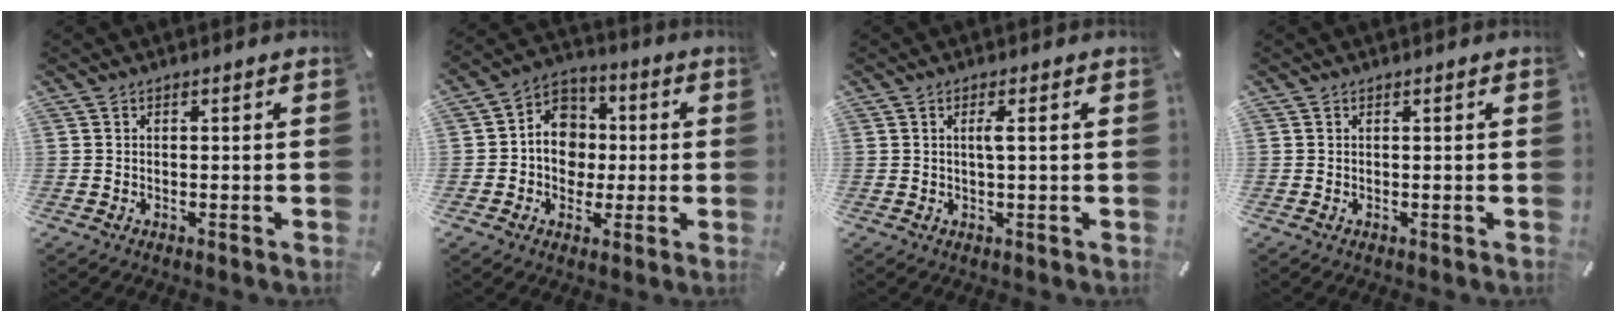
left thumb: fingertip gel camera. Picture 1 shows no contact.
{"total": 9.8, "force": [-1.0, 8.9, 4.0], "torque": [-0.085, 0.016, -0.018]}
{"total": 2.6, "force": [0.5, 0.1, 2.5], "torque": [-0.051, -0.001, 0.005]}
{"total": 0.0}